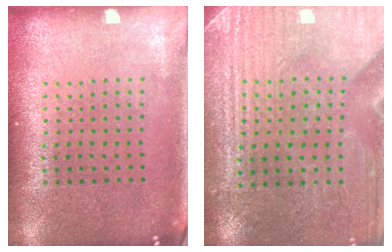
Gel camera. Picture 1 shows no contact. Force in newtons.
{"total": 3.2, "press": 3.1, "slide": 0.7}